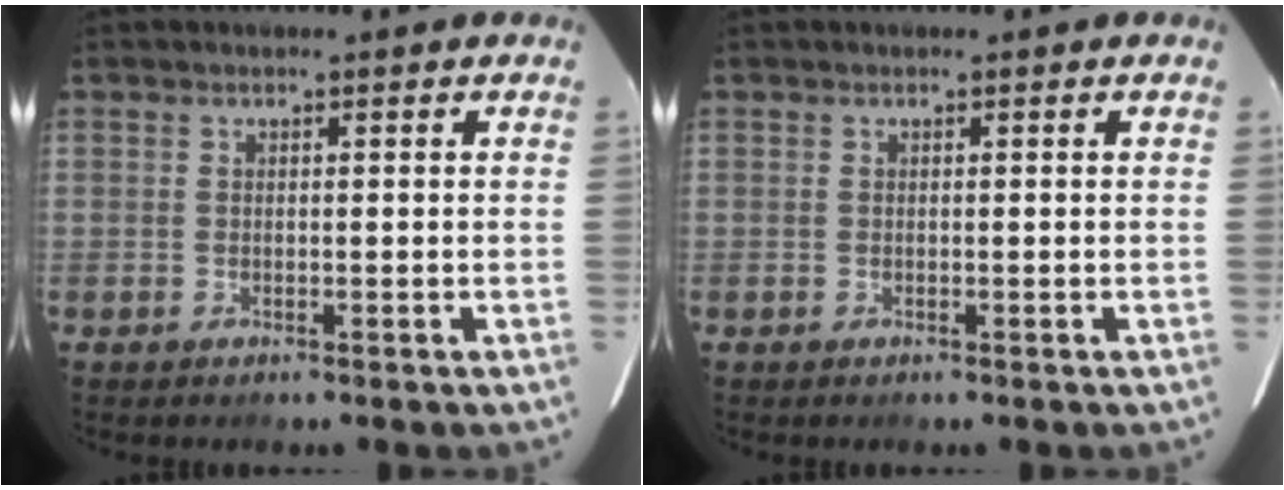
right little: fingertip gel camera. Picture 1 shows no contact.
{"total": 0.0}